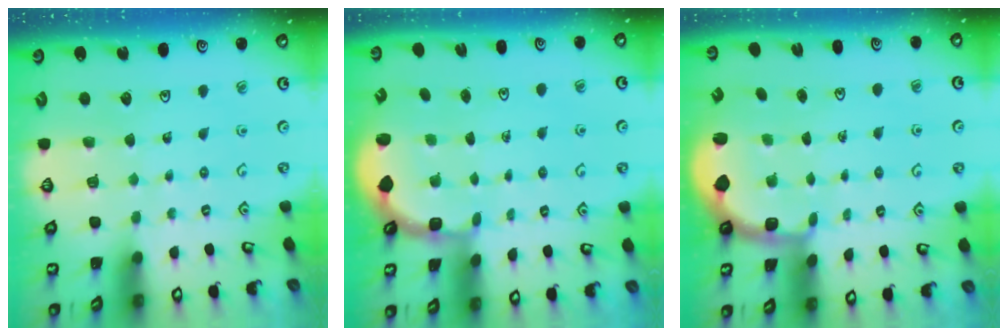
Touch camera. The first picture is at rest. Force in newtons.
{"total": 2.7, "press": 2.1, "slide": 1.7}
{"total": 2.5, "press": 1.3, "slide": 2.1}